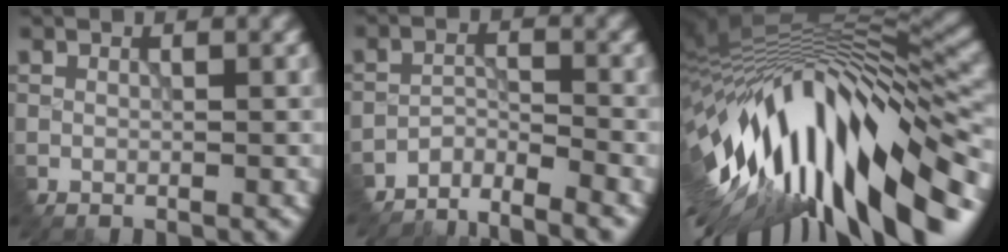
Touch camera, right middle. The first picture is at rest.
{"total": 4.3, "force": [-4.3, 0.4, 0.4], "torque": [-0.015, 0.005, -0.081]}
{"total": 15.3, "force": [-4.8, 5.4, 13.5], "torque": [-0.226, 0.007, -0.081]}